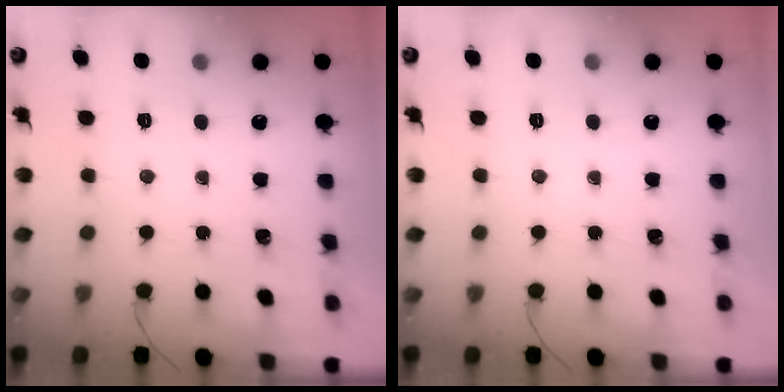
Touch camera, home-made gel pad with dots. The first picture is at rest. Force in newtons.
{"total": 0.0}